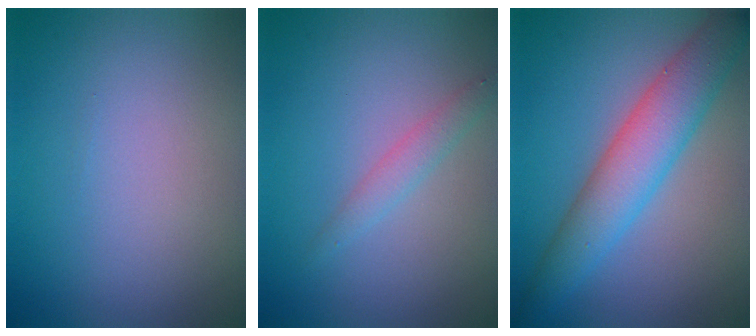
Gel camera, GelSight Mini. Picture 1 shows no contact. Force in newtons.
{"total": 1.5, "press": 1.5, "slide": 0.1}
{"total": 5.8, "press": 5.8, "slide": 0.3}